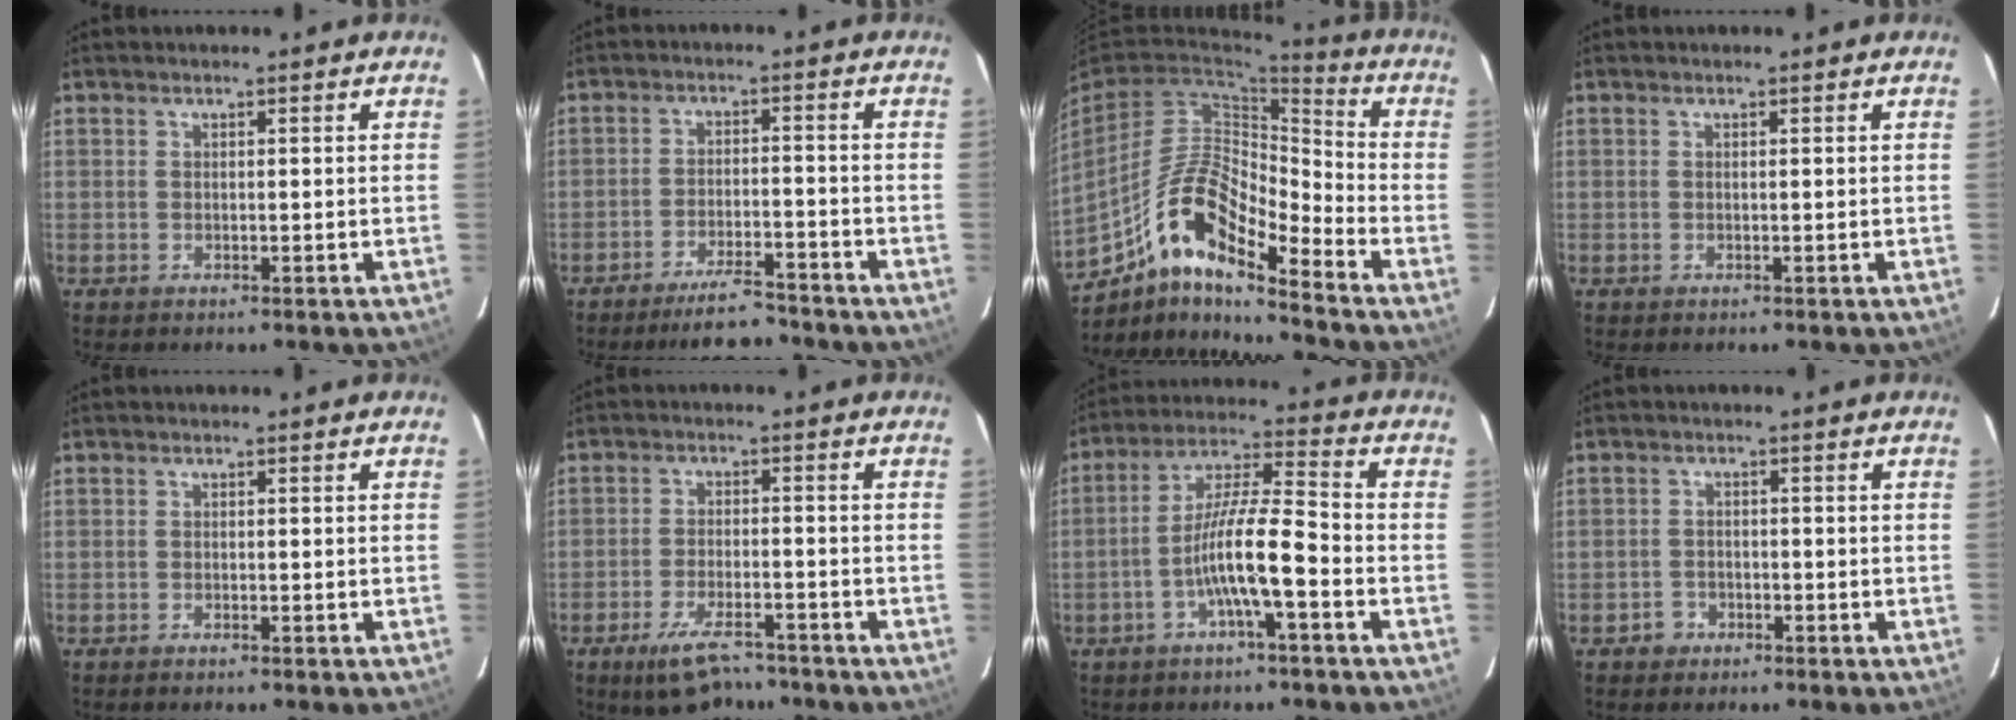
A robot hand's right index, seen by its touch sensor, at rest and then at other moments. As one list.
[{"total": 6.4, "force": [-5.8, 0.8, 2.6], "torque": [-0.042, -0.011, -0.101]}, {"total": 15.0, "force": [-10.3, 3.5, 10.4], "torque": [-0.196, 0.024, -0.186]}, {"total": 0.0}, {"total": 1.0, "force": [-0.9, 0.1, 0.5], "torque": [-0.010, -0.002, -0.010]}, {"total": 7.8, "force": [-5.9, 2.6, 4.3], "torque": [-0.082, -0.008, -0.097]}, {"total": 10.1, "force": [-3.6, 0.8, 9.4], "torque": [-0.178, 0.016, -0.066]}, {"total": 2.3, "force": [-1.3, 1.9, 0.0], "torque": [0.001, 0.010, -0.026]}]